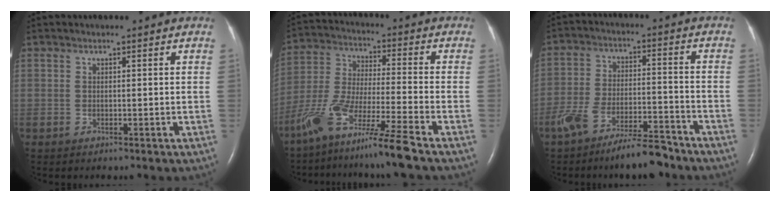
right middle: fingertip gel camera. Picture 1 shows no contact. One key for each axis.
{"total": 12.2, "fx": -8.9, "fy": -1.2, "fz": 8.3, "tx": -0.176, "ty": -0.031, "tz": -0.169}
{"total": 10.2, "fx": -8.0, "fy": 2.3, "fz": 5.8, "tx": -0.111, "ty": 0.002, "tz": -0.140}